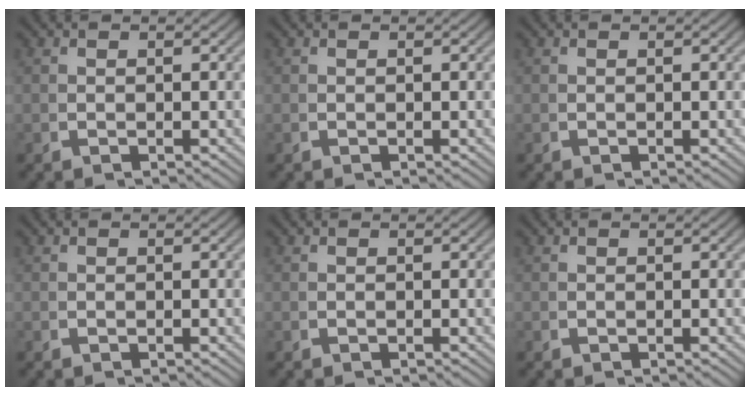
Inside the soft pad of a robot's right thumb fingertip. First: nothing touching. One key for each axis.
{"total": 0.0}
{"total": 0.0}
{"total": 0.0}
{"total": 0.0}
{"total": 0.0}